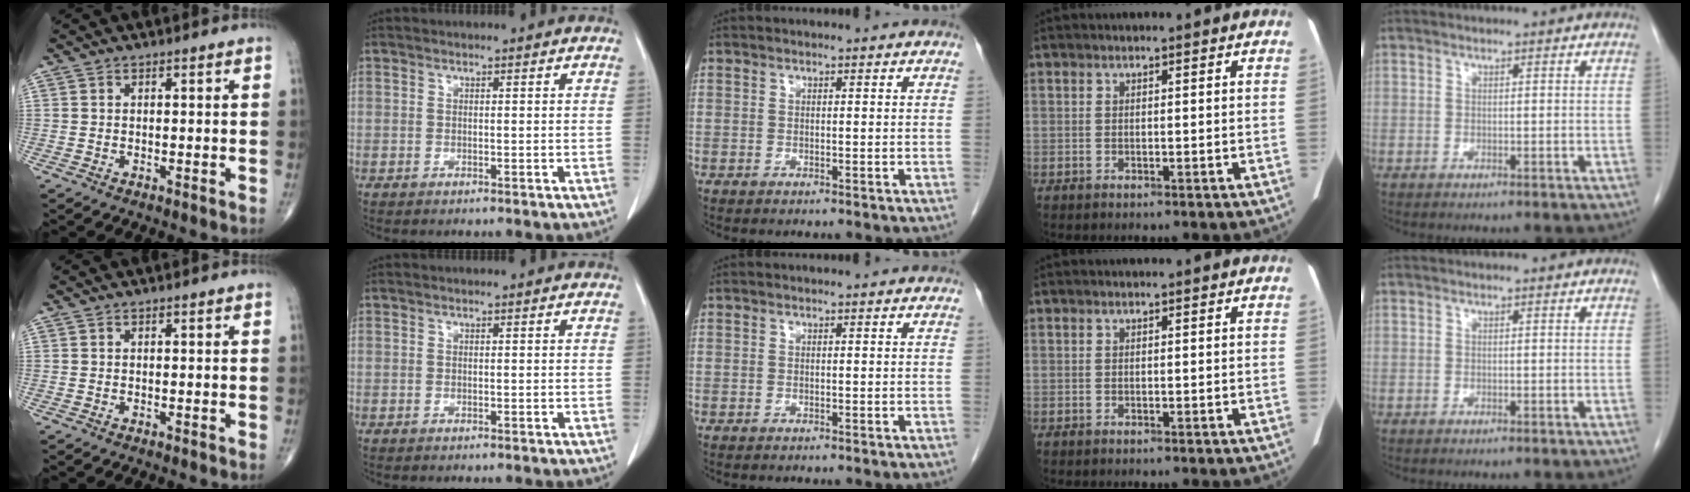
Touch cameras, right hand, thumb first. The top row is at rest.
{}